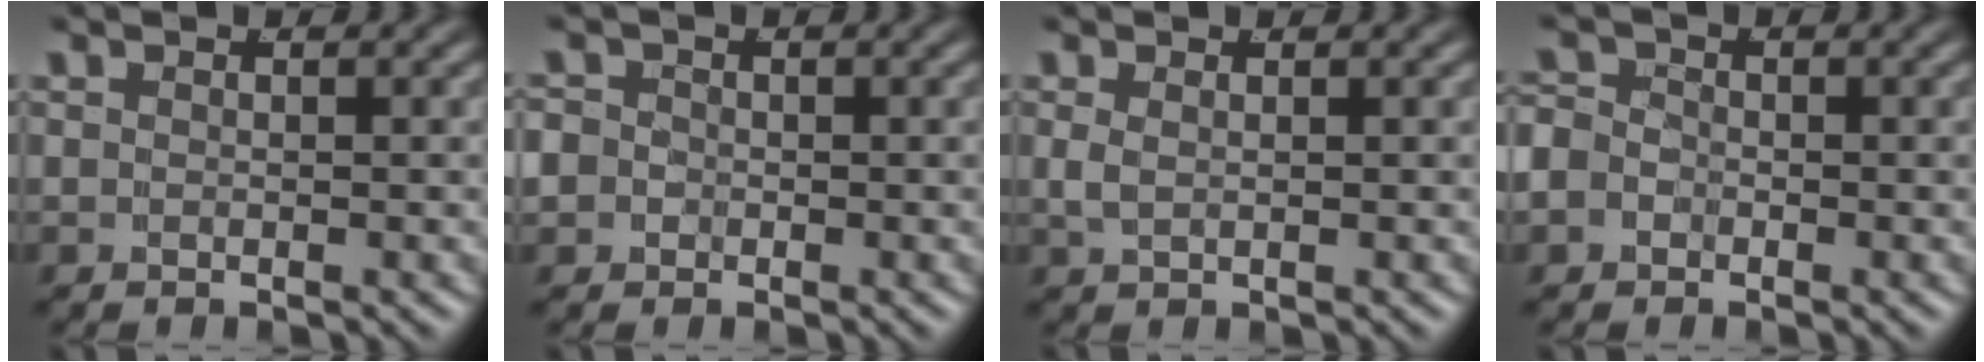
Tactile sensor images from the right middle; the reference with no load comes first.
{"total": 3.6, "force": [-0.7, 3.4, 1.0], "torque": [-0.037, -0.012, -0.014]}
{"total": 0.9, "force": [0.3, 0.2, 0.8], "torque": [-0.017, -0.005, 0.014]}
{"total": 3.5, "force": [-1.1, 3.1, 1.1], "torque": [-0.039, -0.016, -0.019]}